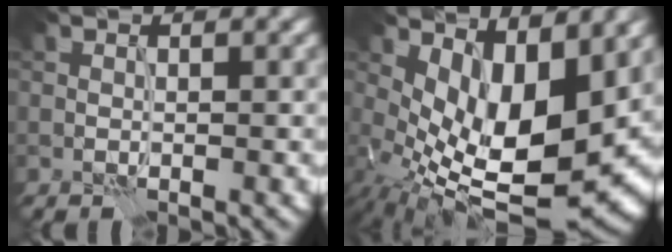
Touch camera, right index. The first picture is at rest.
{"total": 13.3, "force": [0.8, 6.5, 11.5], "torque": [-0.186, -0.026, 0.027]}